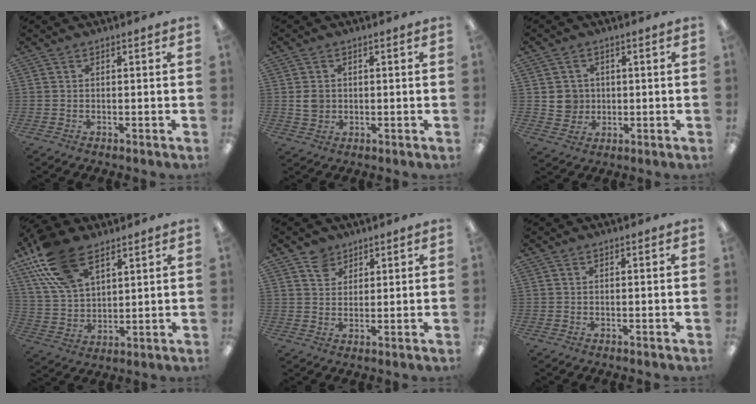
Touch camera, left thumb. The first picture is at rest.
{"total": 3.5, "force": [0.3, 3.1, 1.6], "torque": [-0.014, 0.000, 0.003]}
{"total": 5.1, "force": [0.8, 5.0, 0.5], "torque": [-0.001, 0.002, 0.013]}
{"total": 18.2, "force": [10.7, 9.7, 11.0], "torque": [-0.237, -0.022, 0.197]}
{"total": 4.7, "force": [3.2, 3.4, 0.4], "torque": [-0.006, -0.007, 0.060]}
{"total": 0.0}